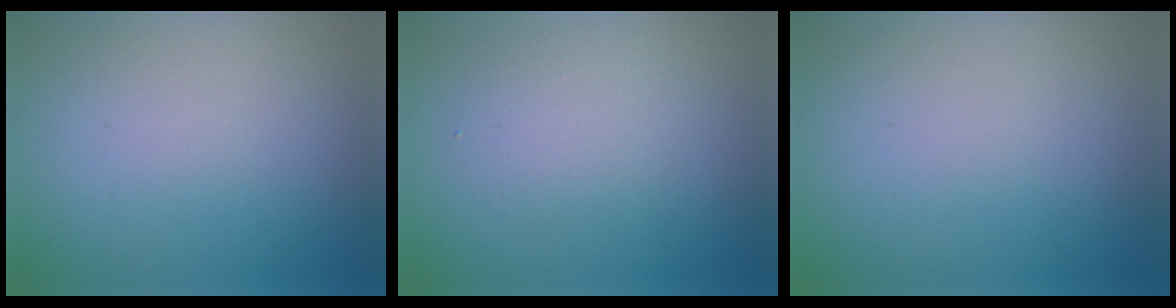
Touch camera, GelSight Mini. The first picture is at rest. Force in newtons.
{"total": 2.5, "press": 2.5, "slide": 0.1}
{"total": 0.0}